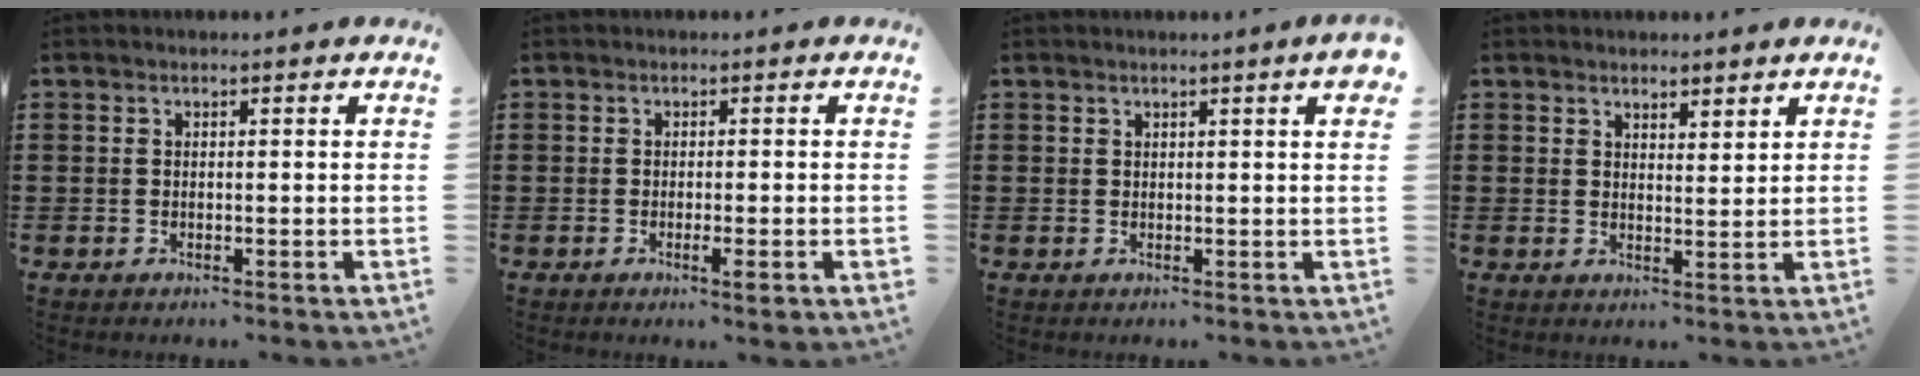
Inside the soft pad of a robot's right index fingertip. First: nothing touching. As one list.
[{"total": 2.4, "force": [-0.9, 0.1, 2.3], "torque": [-0.043, -0.010, -0.018]}, {"total": 1.9, "force": [1.1, 0.0, 1.6], "torque": [-0.025, -0.001, 0.017]}, {"total": 2.2, "force": [2.1, 0.5, 0.2], "torque": [-0.009, 0.005, 0.042]}]